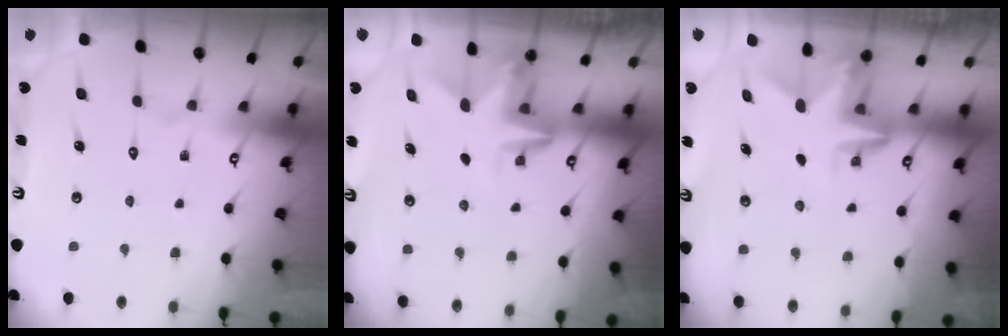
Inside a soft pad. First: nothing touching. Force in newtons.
{"total": 3.0, "press": 3.0, "slide": 0.2}
{"total": 3.0, "press": 3.0, "slide": 0.2}